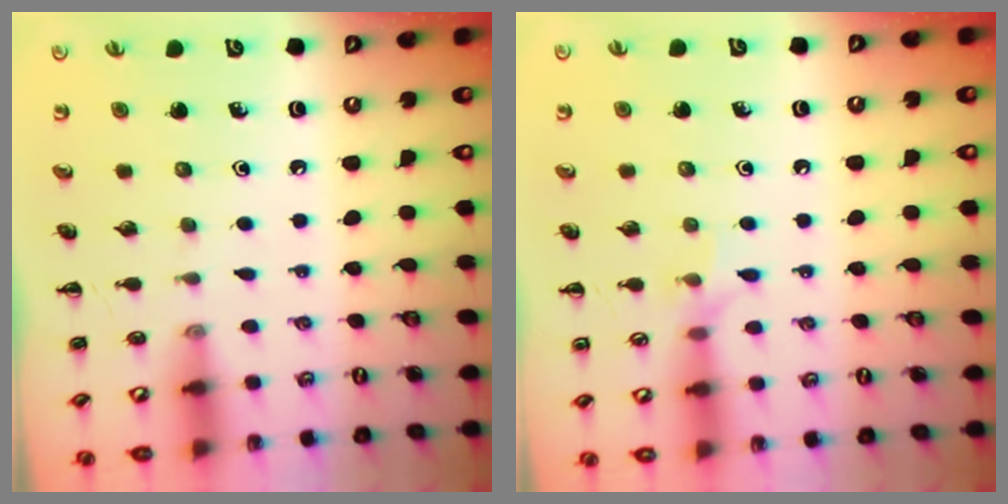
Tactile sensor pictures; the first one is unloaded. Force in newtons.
{"total": 5.1, "press": 5.0, "slide": 1.0}